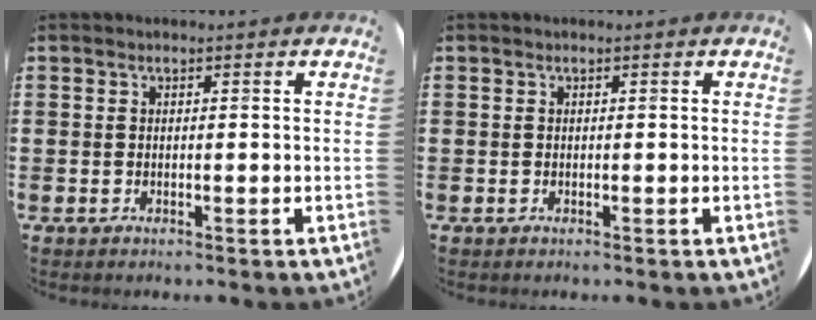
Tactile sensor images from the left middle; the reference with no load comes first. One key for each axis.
{"total": 0.0}